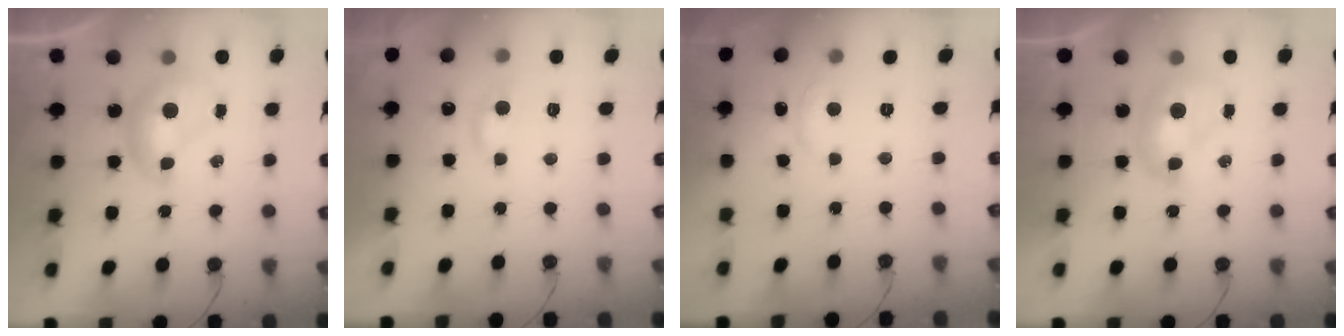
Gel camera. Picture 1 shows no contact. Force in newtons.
{"total": 1.3, "press": 1.1, "slide": 0.7}
{"total": 1.2, "press": 0.7, "slide": 0.9}
{"total": 1.6, "press": 1.6, "slide": 0.3}